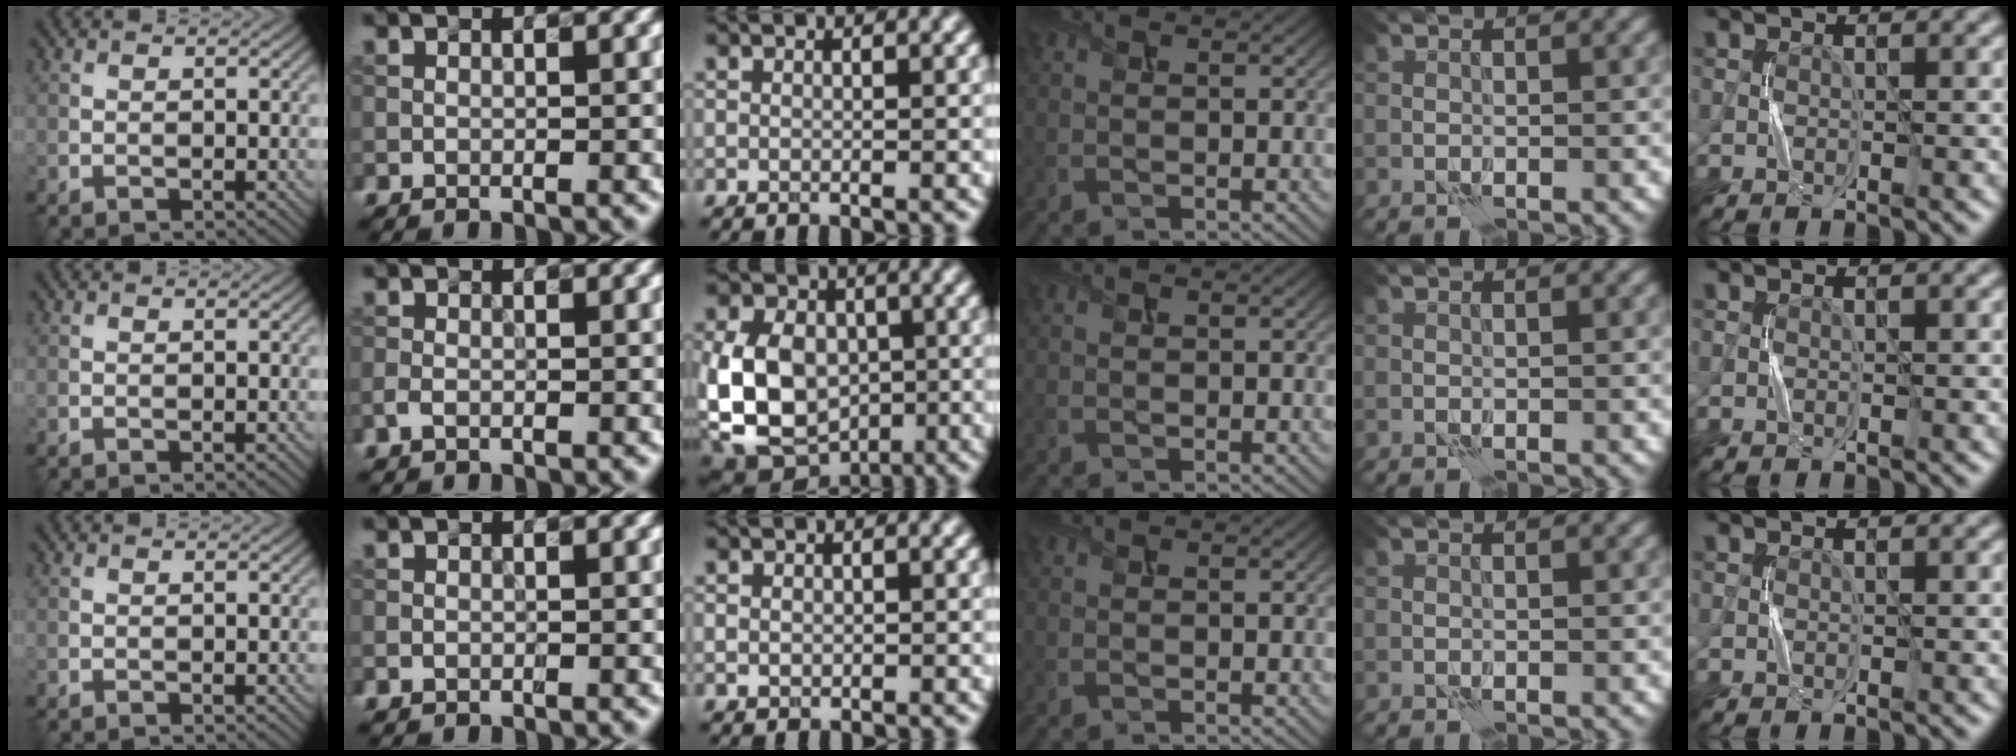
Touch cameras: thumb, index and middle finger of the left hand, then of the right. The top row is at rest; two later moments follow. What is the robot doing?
{"motion": "press", "object": "button"}